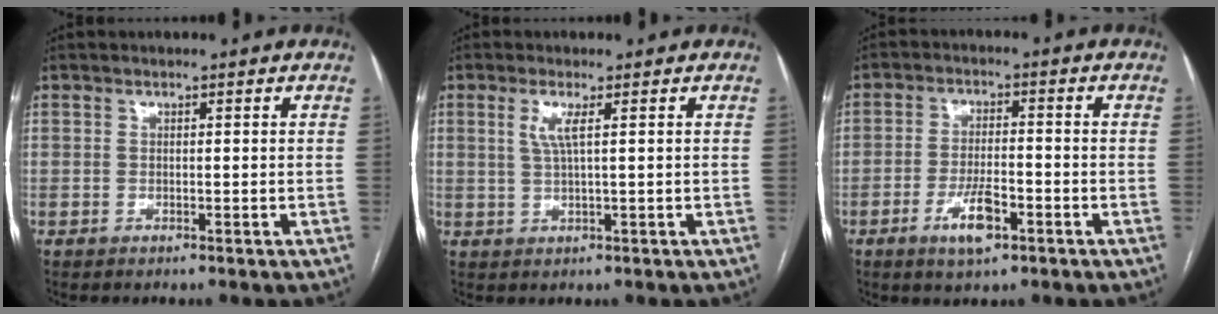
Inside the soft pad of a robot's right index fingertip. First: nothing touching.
{"total": 3.0, "force": [1.0, 0.0, 2.8], "torque": [-0.066, -0.001, 0.022]}
{"total": 5.8, "force": [-2.6, 2.0, 4.8], "torque": [-0.091, -0.003, -0.039]}